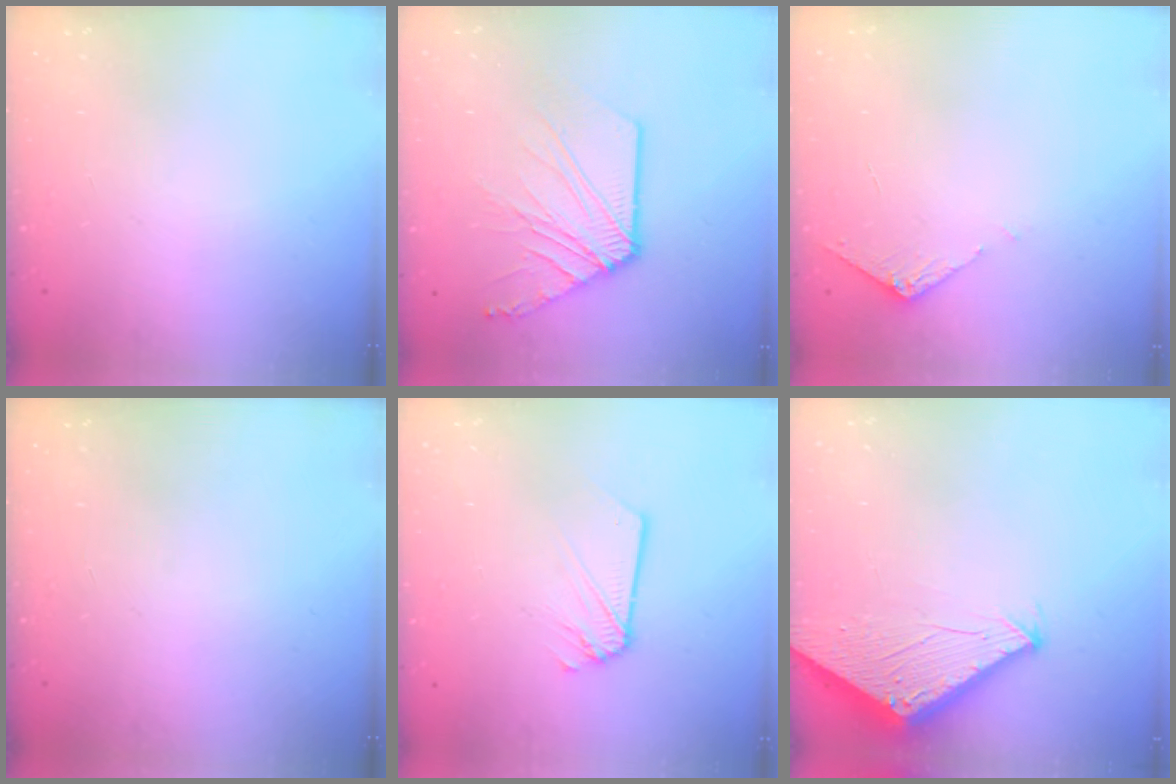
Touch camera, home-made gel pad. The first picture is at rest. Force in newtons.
{"total": 11.5, "press": 11.5, "slide": 0.8}
{"total": 5.9, "press": 5.8, "slide": 0.7}
{"total": 0.0}
{"total": 2.5, "press": 2.5, "slide": 0.1}
{"total": 2.8, "press": 2.8, "slide": 0.1}